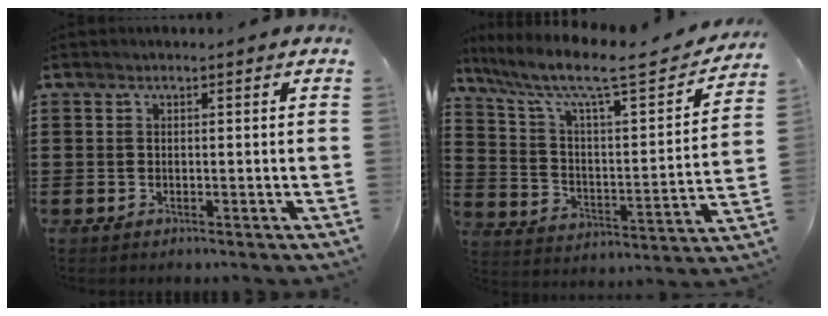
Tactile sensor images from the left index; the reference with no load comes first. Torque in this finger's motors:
{"motor_torque": [2.14, 0.00, 0.48, 0.21]}